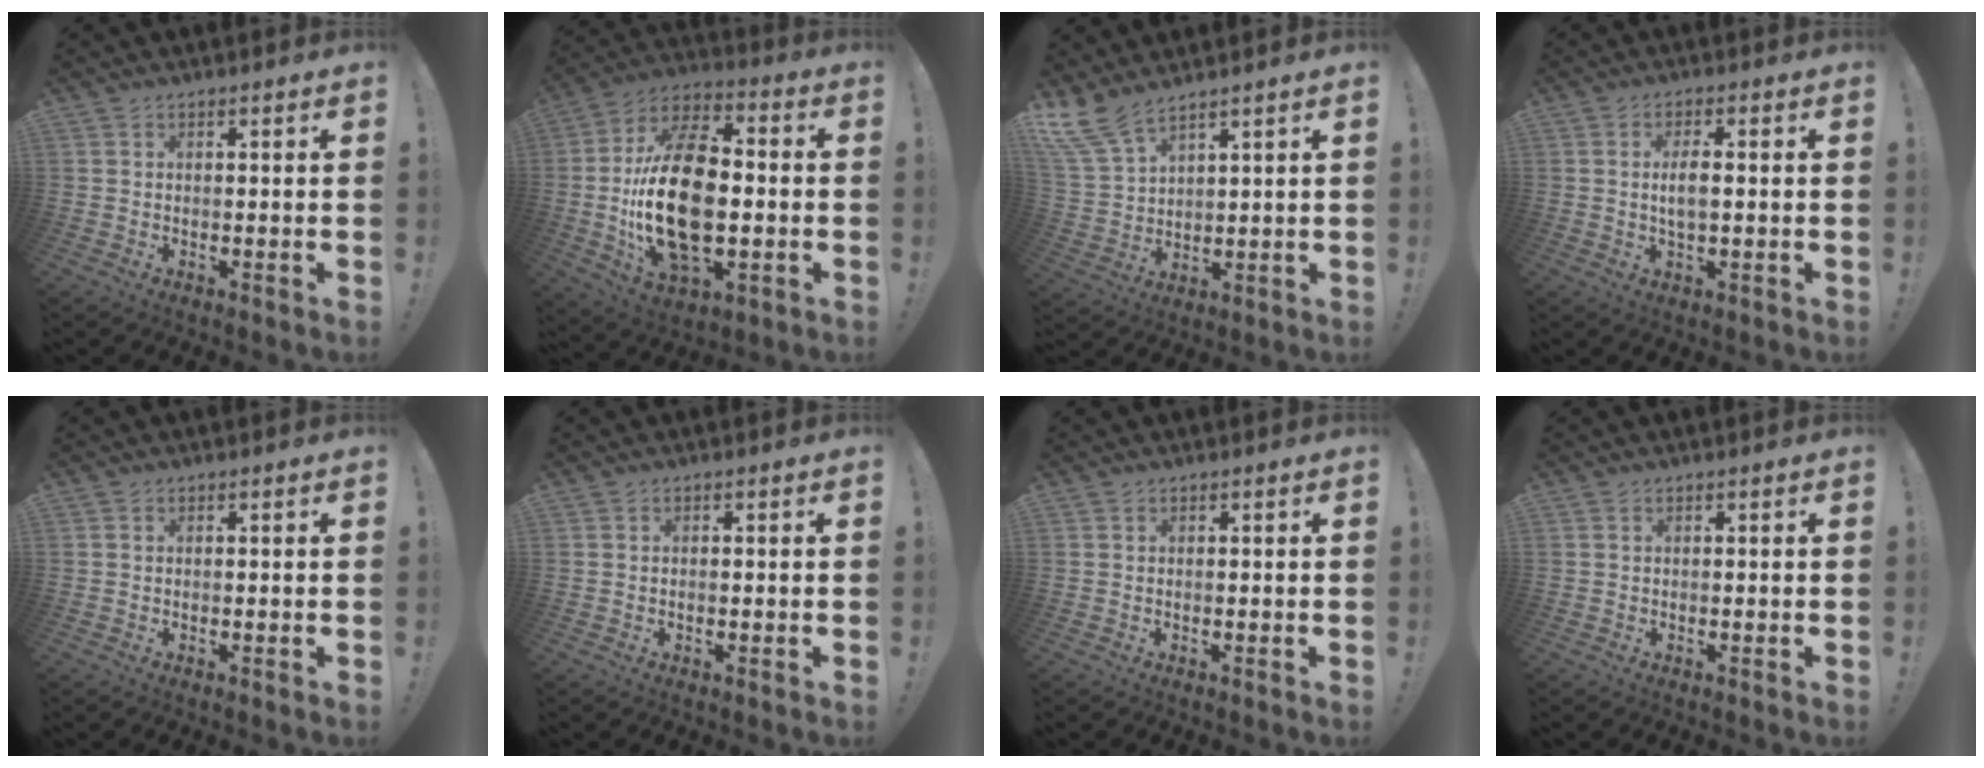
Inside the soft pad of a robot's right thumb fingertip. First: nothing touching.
{"total": 24.9, "force": [-2.3, 14.1, 20.4], "torque": [-0.391, 0.008, -0.035]}
{"total": 9.1, "force": [7.5, 2.6, 4.4], "torque": [-0.102, -0.035, 0.148]}
{"total": 4.6, "force": [-0.2, 1.4, 4.4], "torque": [-0.085, 0.001, -0.006]}
{"total": 0.0}
{"total": 0.6, "force": [-0.4, 0.2, 0.4], "torque": [-0.014, 0.002, -0.006]}
{"total": 0.0}
{"total": 0.0}